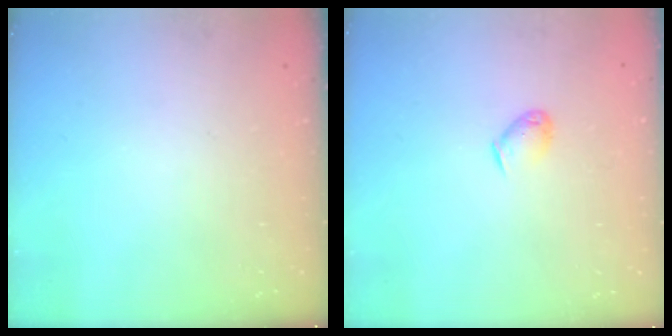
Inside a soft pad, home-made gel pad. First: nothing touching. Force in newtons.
{"total": 3.7, "press": 3.7, "slide": 0.7}